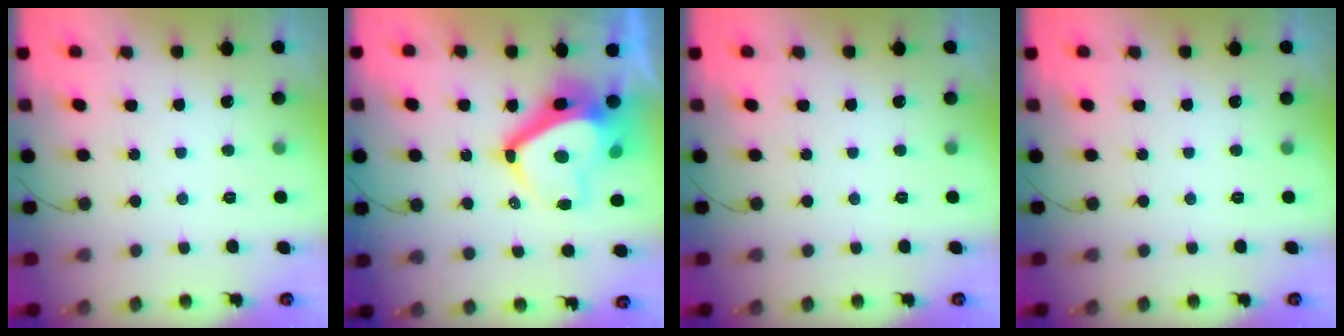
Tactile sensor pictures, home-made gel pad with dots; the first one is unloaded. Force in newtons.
{"total": 14.2, "press": 14.2, "slide": 1.4}
{"total": 0.0}
{"total": 0.0}